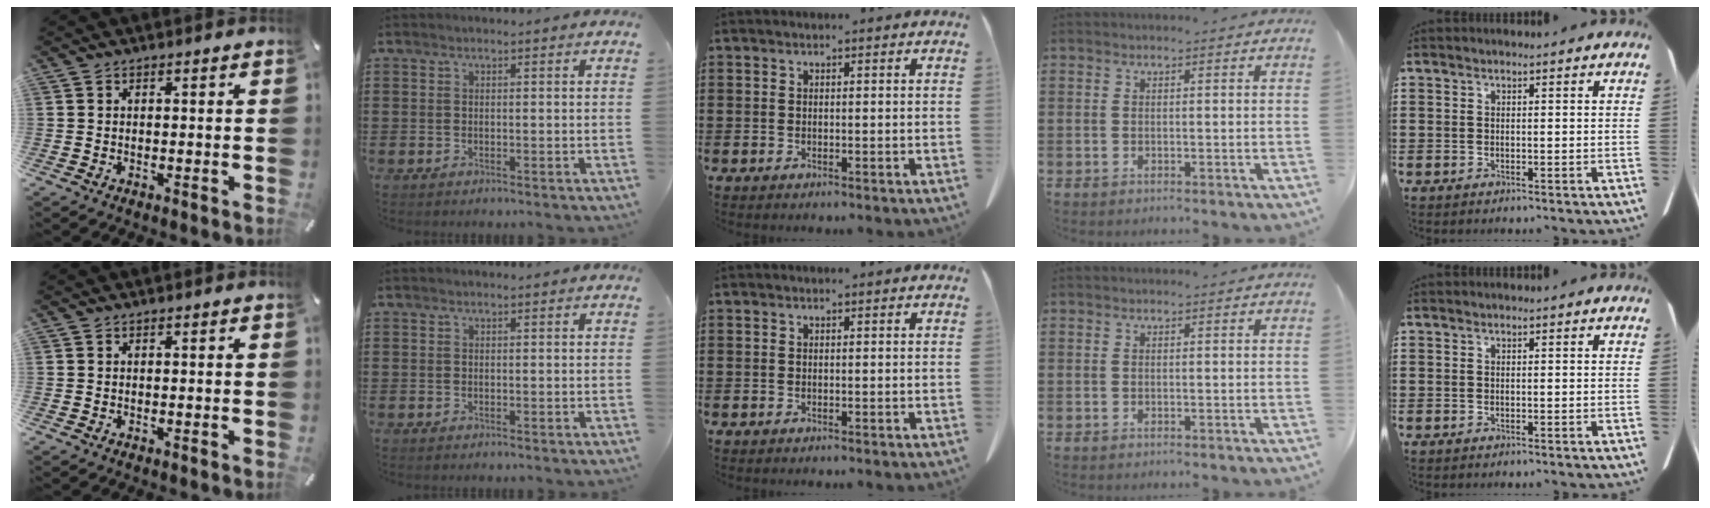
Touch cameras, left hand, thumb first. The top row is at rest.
{}